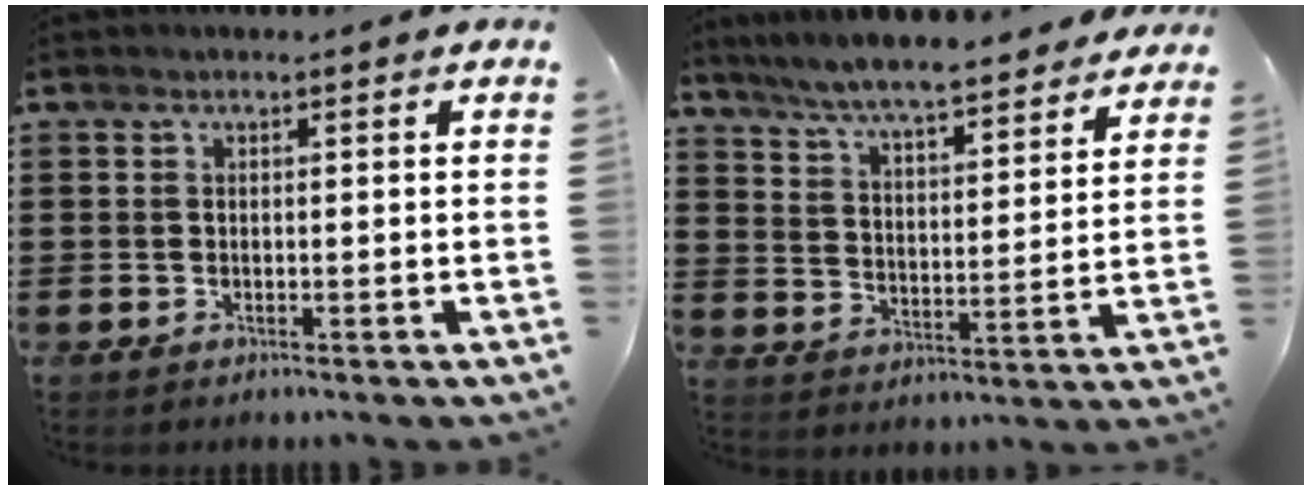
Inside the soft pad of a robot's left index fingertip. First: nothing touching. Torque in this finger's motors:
{"motor_torque": [1.14, -0.99, 0.82, 0.21]}